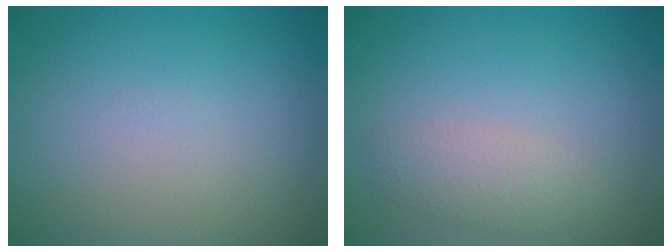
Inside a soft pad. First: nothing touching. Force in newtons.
{"total": 2.1, "press": 2.0, "slide": 0.1}